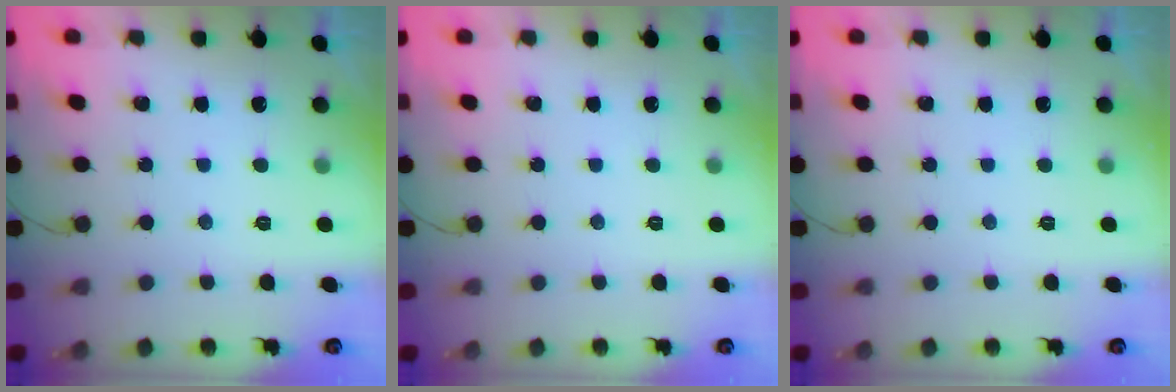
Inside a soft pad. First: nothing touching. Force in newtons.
{"total": 0.0}
{"total": 0.0}